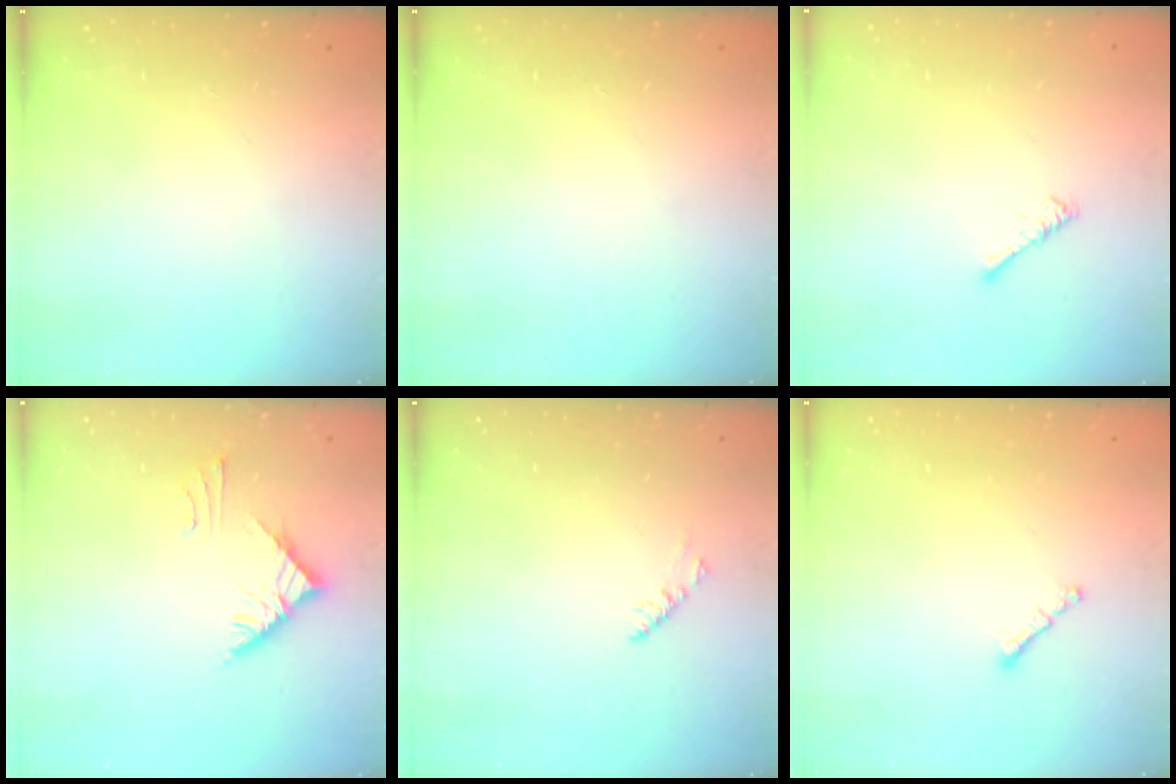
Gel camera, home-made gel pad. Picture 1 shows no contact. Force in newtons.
{"total": 0.0}
{"total": 0.9, "press": 0.9, "slide": 0.3}
{"total": 6.2, "press": 6.2, "slide": 0.1}
{"total": 3.4, "press": 3.3, "slide": 0.5}
{"total": 0.7, "press": 0.6, "slide": 0.4}